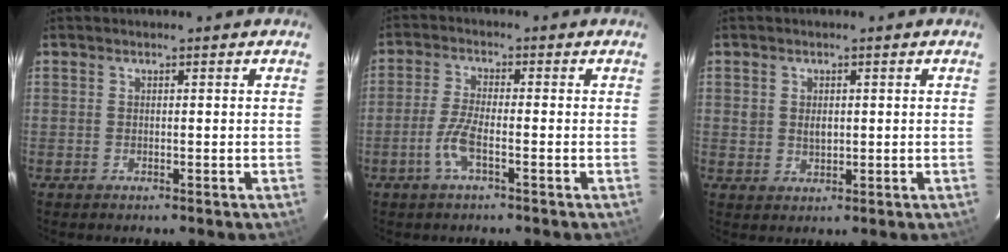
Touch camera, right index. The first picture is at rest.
{"total": 4.8, "force": [-2.3, 0.9, 4.2], "torque": [-0.099, -0.001, -0.047]}
{"total": 2.6, "force": [0.4, 2.0, 1.5], "torque": [-0.024, 0.003, 0.009]}